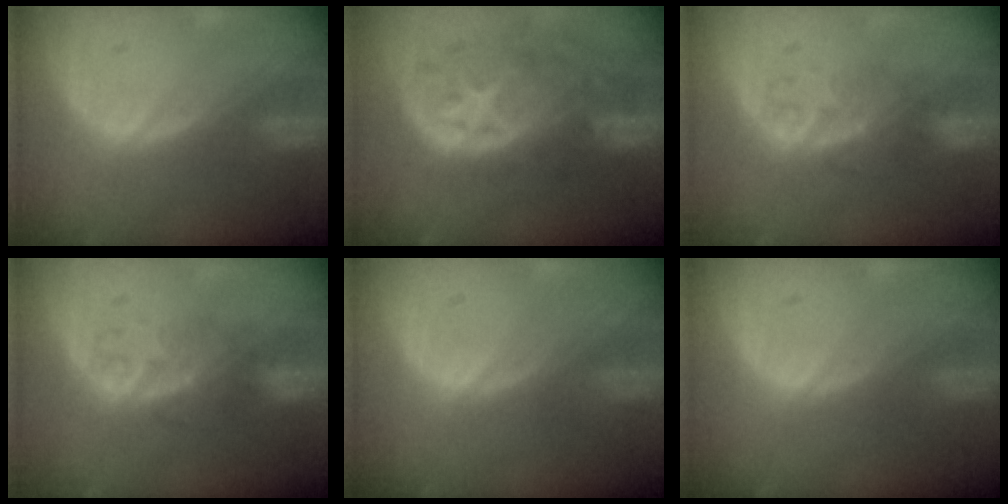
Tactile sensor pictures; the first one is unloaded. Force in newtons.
{"total": 11.1, "press": 9.8, "slide": 5.1}
{"total": 4.1, "press": 4.0, "slide": 1.2}
{"total": 4.1, "press": 4.0, "slide": 1.2}
{"total": 0.0}
{"total": 0.0}